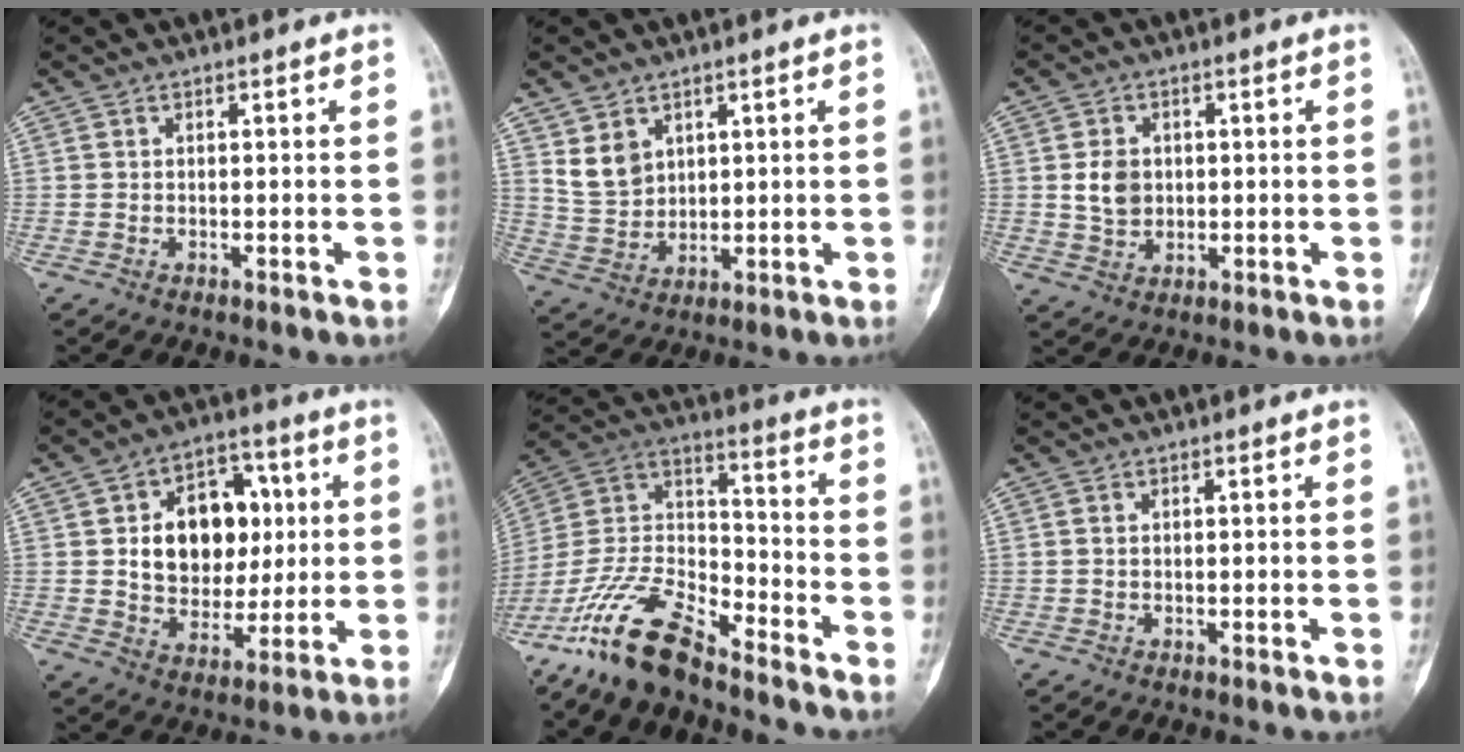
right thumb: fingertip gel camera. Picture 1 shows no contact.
{"total": 6.3, "force": [3.2, 4.6, 2.9], "torque": [-0.040, -0.019, 0.076]}
{"total": 5.3, "force": [0.6, 4.3, 3.1], "torque": [-0.041, -0.005, 0.016]}
{"total": 16.4, "force": [2.7, 11.9, 10.8], "torque": [-0.109, 0.007, 0.049]}
{"total": 15.9, "force": [-12.5, 5.1, 8.3], "torque": [-0.156, 0.076, -0.245]}
{"total": 0.7, "force": [0.2, 0.5, 0.5], "torque": [-0.012, 0.001, 0.003]}